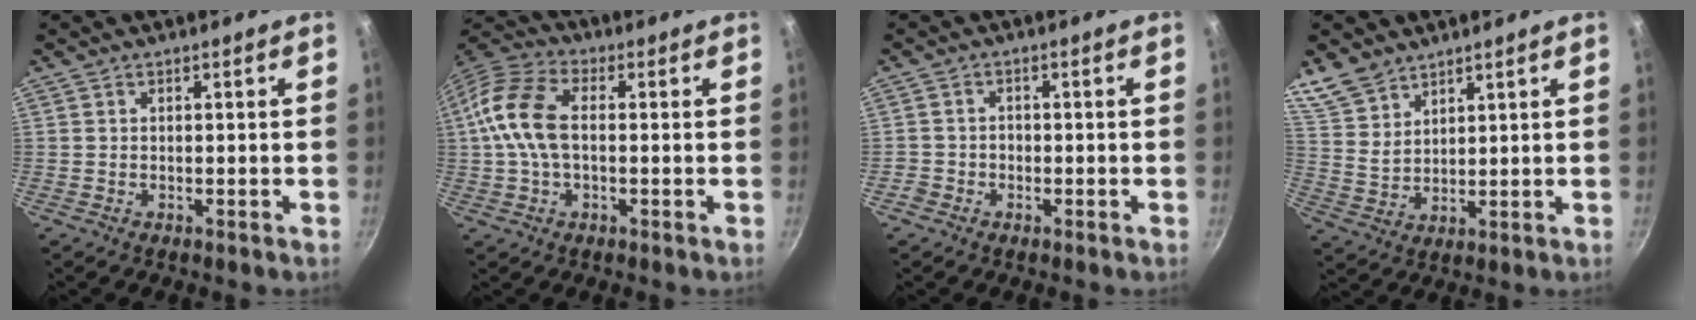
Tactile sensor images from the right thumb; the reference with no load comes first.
{"total": 12.1, "force": [0.5, 7.1, 9.8], "torque": [-0.193, 0.032, -0.006]}
{"total": 2.1, "force": [-1.2, 1.7, 0.5], "torque": [0.000, 0.015, -0.020]}
{"total": 7.6, "force": [6.0, 3.9, 2.4], "torque": [-0.030, -0.020, 0.128]}